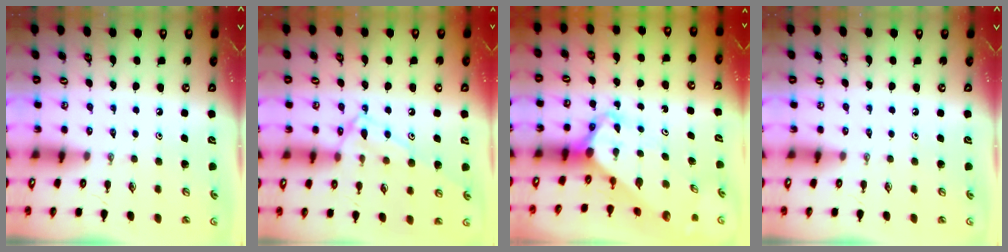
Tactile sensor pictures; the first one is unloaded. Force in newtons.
{"total": 12.9, "press": 12.8, "slide": 0.9}
{"total": 6.1, "press": 6.1, "slide": 0.3}
{"total": 0.0}